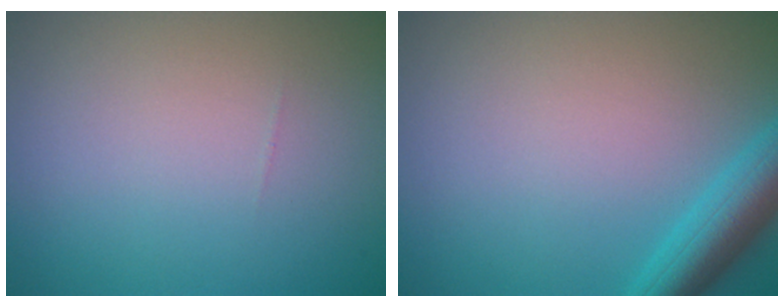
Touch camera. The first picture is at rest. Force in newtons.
{"total": 4.4, "press": 4.4, "slide": 0.2}